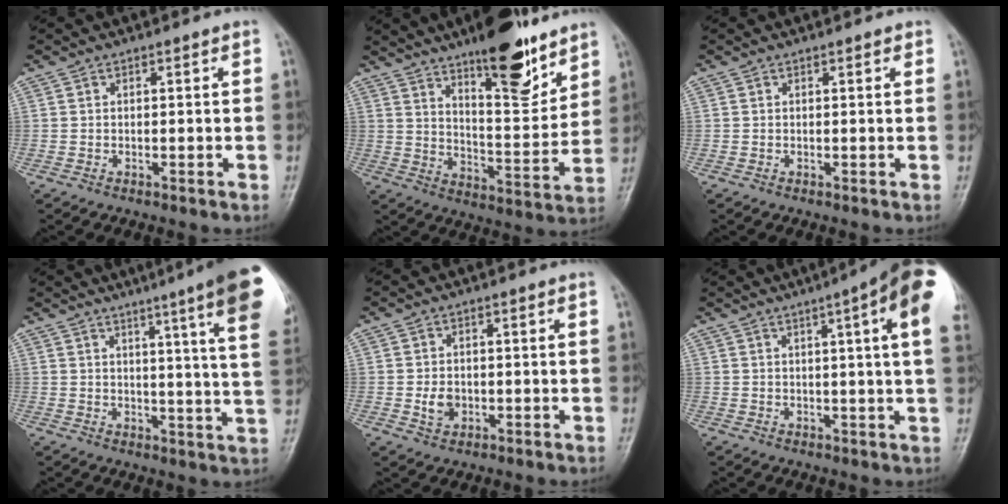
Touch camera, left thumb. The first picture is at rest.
{"total": 16.5, "force": [11.1, 5.1, 11.1], "torque": [-0.131, -0.075, 0.179]}
{"total": 0.7, "force": [0.4, 0.4, 0.3], "torque": [0.002, -0.001, 0.001]}
{"total": 17.7, "force": [10.3, 0.6, 14.4], "torque": [-0.171, -0.043, 0.110]}
{"total": 3.4, "force": [-0.6, 2.7, 2.0], "torque": [-0.024, 0.001, -0.008]}
{"total": 13.9, "force": [5.9, 1.3, 12.5], "torque": [-0.161, -0.001, 0.061]}